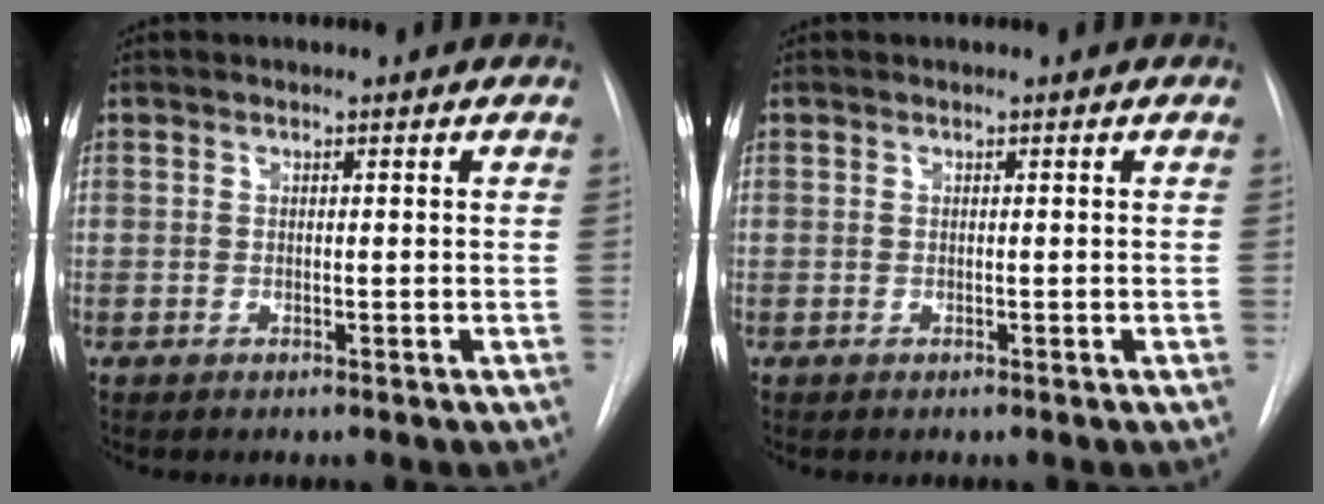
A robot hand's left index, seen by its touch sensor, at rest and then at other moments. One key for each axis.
{"total": 0.0}